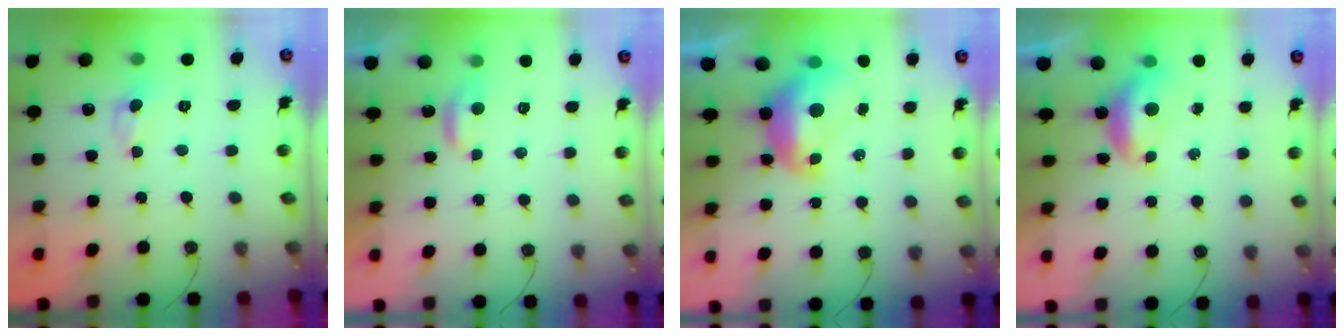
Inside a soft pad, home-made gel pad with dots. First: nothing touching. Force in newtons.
{"total": 2.4, "press": 2.3, "slide": 0.4}
{"total": 2.8, "press": 2.7, "slide": 0.7}
{"total": 0.6, "press": 0.0, "slide": 0.6}